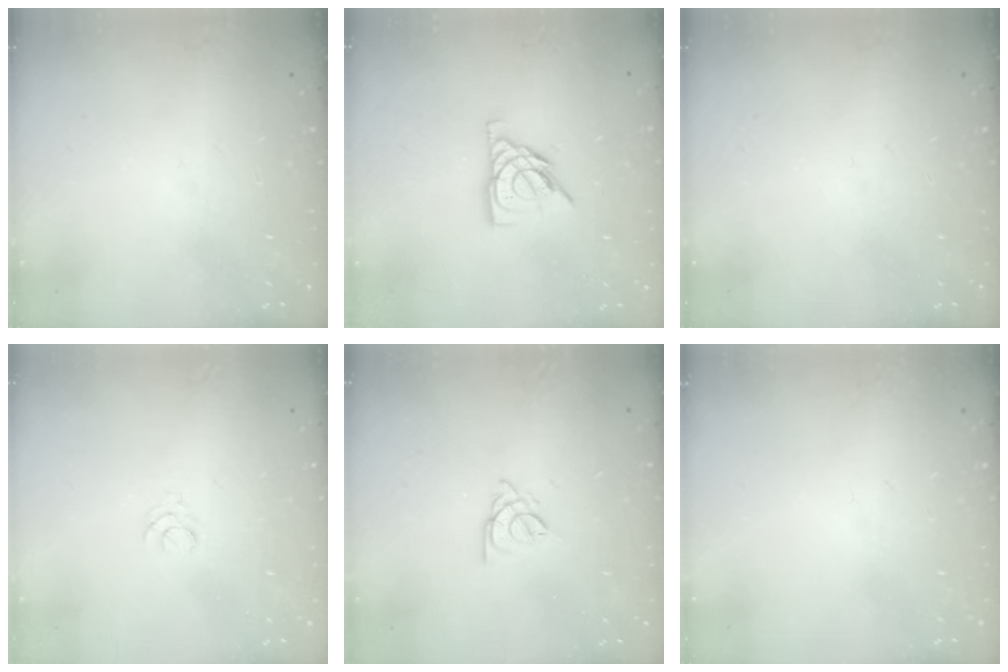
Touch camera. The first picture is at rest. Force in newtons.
{"total": 9.0, "press": 9.0, "slide": 0.6}
{"total": 0.0}
{"total": 1.5, "press": 1.5, "slide": 0.2}
{"total": 2.5, "press": 2.5, "slide": 0.7}
{"total": 0.0}